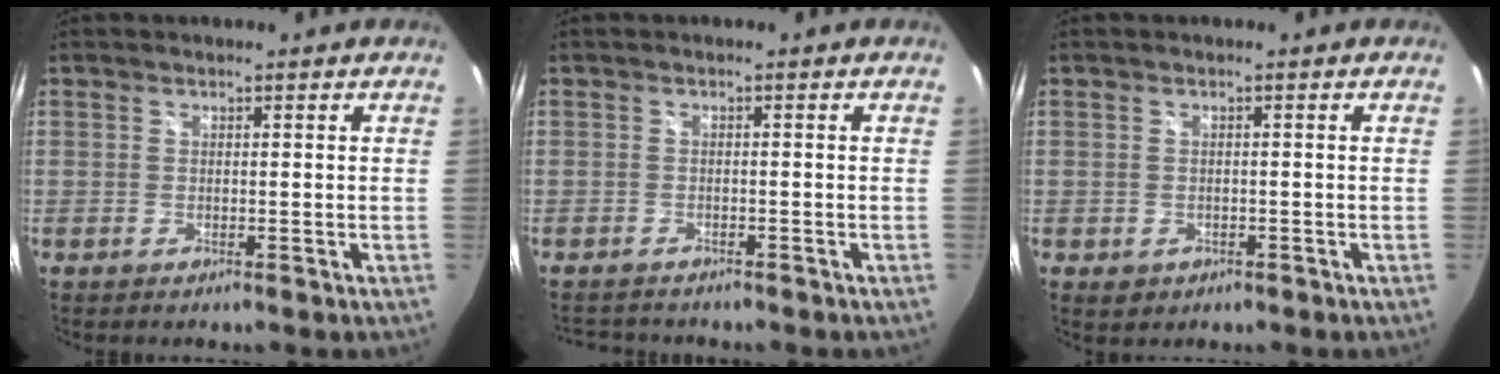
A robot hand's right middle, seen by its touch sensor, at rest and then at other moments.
{"total": 4.2, "force": [-3.9, 1.2, 1.0], "torque": [-0.027, -0.009, -0.062]}
{"total": 2.5, "force": [-0.9, 2.1, 1.1], "torque": [-0.025, -0.006, -0.009]}